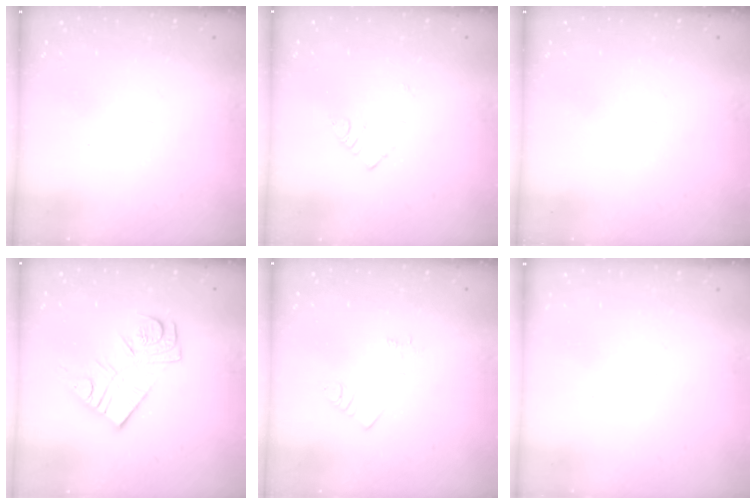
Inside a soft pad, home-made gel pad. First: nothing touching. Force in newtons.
{"total": 2.9, "press": 2.9, "slide": 0.4}
{"total": 0.0}
{"total": 12.3, "press": 12.2, "slide": 1.5}
{"total": 2.2, "press": 2.2, "slide": 0.6}
{"total": 1.7, "press": 1.7, "slide": 0.2}